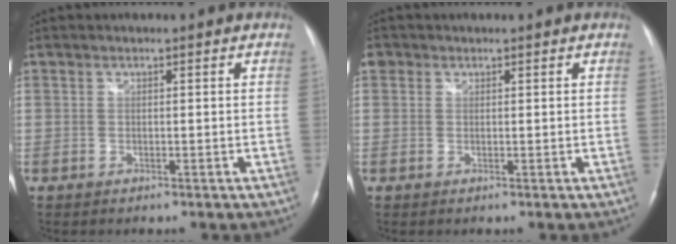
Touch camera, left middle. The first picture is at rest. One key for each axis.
{"total": 1.8, "fx": 0.8, "fy": 1.6, "fz": 0.4, "tx": -0.002, "ty": 0.013, "tz": 0.012}